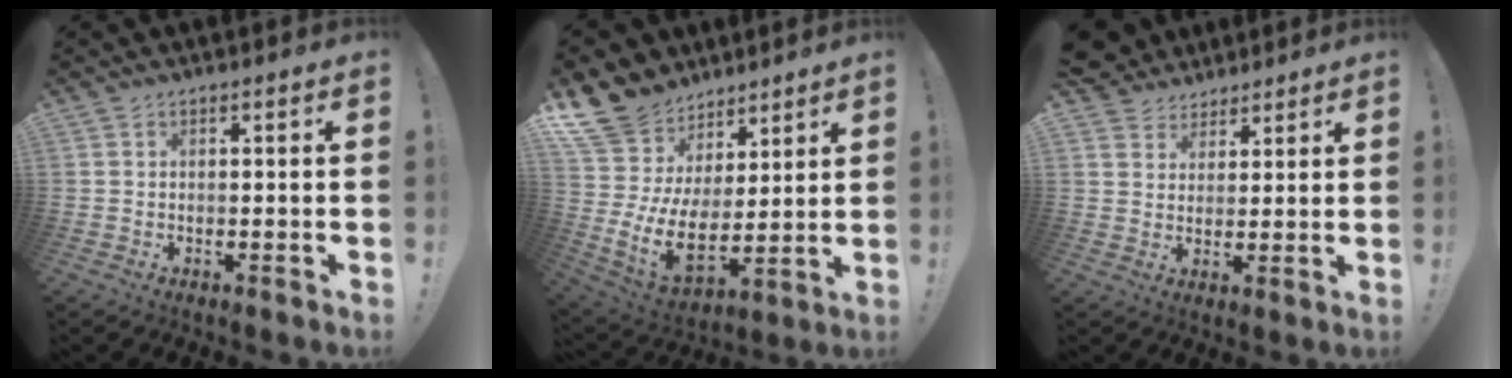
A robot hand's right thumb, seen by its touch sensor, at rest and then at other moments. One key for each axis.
{"total": 15.2, "fx": 5.0, "fy": 11.2, "fz": 8.9, "tx": -0.187, "ty": -0.063, "tz": 0.107}
{"total": 5.8, "fx": 4.1, "fy": 4.1, "fz": 0.2, "tx": -0.005, "ty": -0.034, "tz": 0.081}